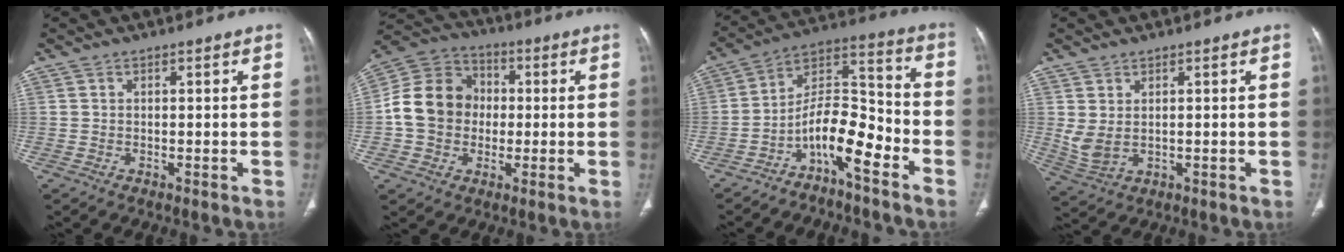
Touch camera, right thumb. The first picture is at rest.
{"total": 13.4, "force": [-0.4, 11.4, 7.0], "torque": [-0.108, 0.033, -0.015]}
{"total": 11.5, "force": [-6.6, 4.0, 8.5], "torque": [-0.143, 0.086, -0.120]}
{"total": 4.5, "force": [0.9, 2.5, 3.6], "torque": [-0.082, -0.003, 0.030]}